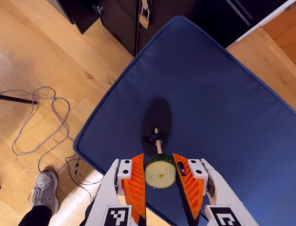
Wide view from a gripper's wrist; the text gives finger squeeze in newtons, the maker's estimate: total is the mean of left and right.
{"total": 9.9, "left": 9.7, "right": 10.1}